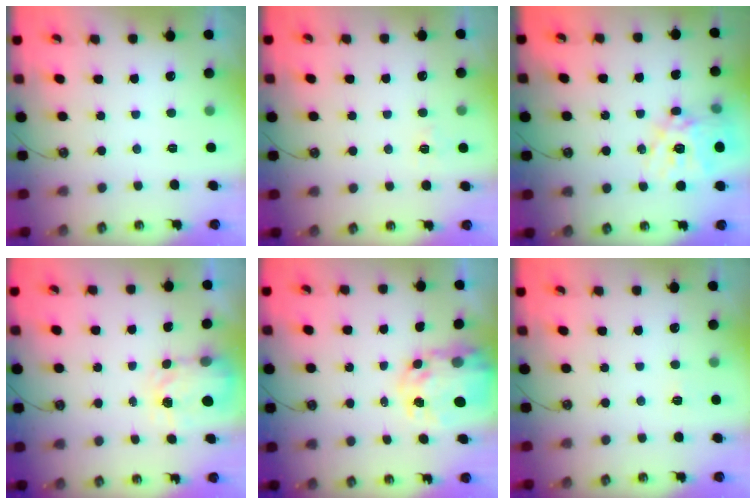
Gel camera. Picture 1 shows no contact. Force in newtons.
{"total": 3.9, "press": 3.9, "slide": 0.4}
{"total": 17.6, "press": 17.5, "slide": 1.9}
{"total": 3.5, "press": 3.4, "slide": 0.6}
{"total": 8.5, "press": 8.5, "slide": 0.8}
{"total": 2.3, "press": 2.3, "slide": 0.3}